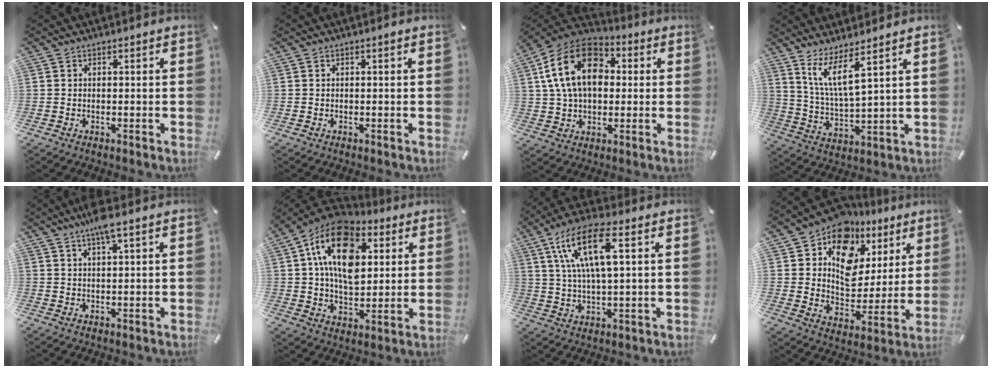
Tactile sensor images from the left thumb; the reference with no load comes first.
{"total": 0.0}
{"total": 18.0, "force": [3.5, 12.9, 11.9], "torque": [-0.236, 0.007, 0.060]}
{"total": 8.9, "force": [6.5, 1.4, 5.9], "torque": [-0.137, -0.025, 0.119]}
{"total": 5.2, "force": [3.3, 0.6, 3.9], "torque": [-0.085, -0.002, 0.056]}
{"total": 18.9, "force": [6.3, 12.1, 13.0], "torque": [-0.240, -0.015, 0.110]}
{"total": 14.4, "force": [5.3, 5.0, 12.4], "torque": [-0.261, 0.006, 0.091]}
{"total": 13.9, "force": [7.3, 10.3, 5.8], "torque": [-0.095, -0.060, 0.135]}